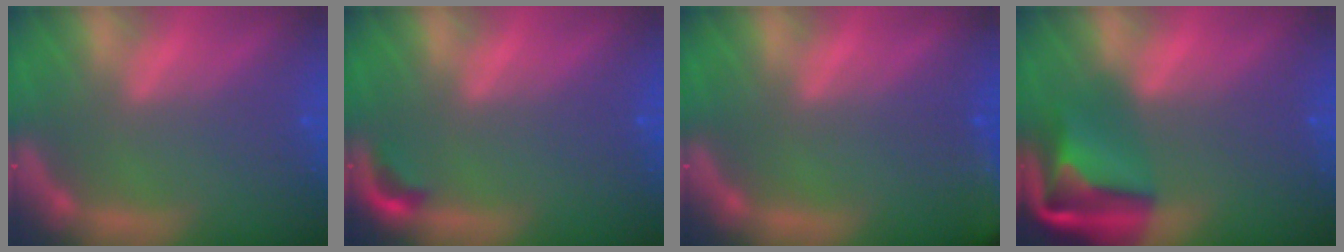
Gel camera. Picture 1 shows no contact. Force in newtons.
{"total": 1.4}
{"total": 6.0}
{"total": 8.9}